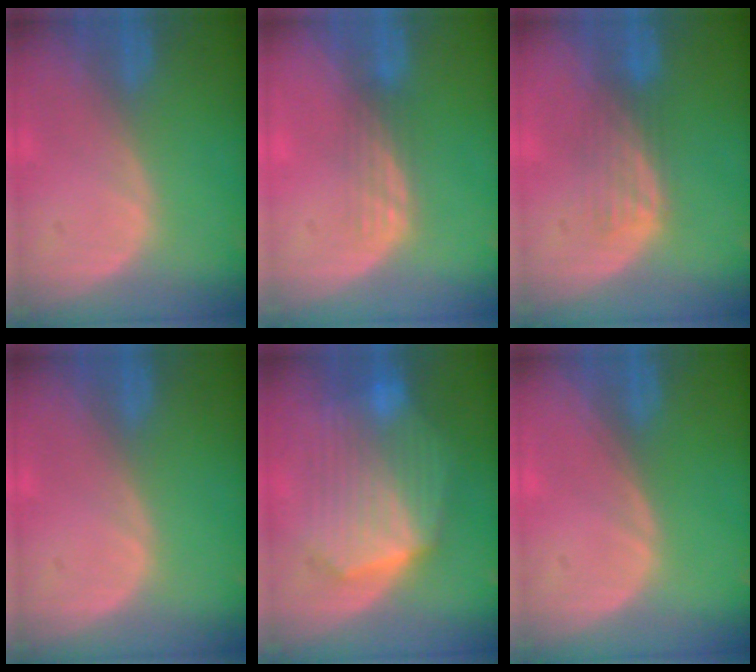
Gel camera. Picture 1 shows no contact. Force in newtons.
{"total": 2.9, "press": 2.5, "slide": 1.5}
{"total": 4.3, "press": 3.7, "slide": 2.3}
{"total": 0.0}
{"total": 10.9, "press": 10.9, "slide": 0.8}
{"total": 0.0}